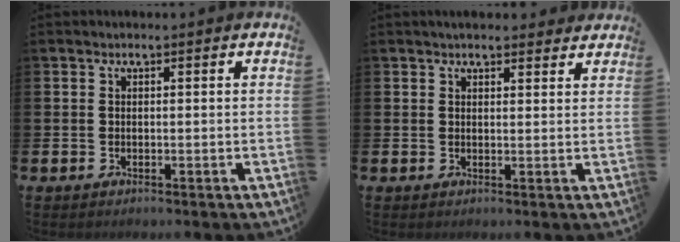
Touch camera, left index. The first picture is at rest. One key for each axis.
{"total": 2.7, "fx": 2.6, "fy": 0.5, "fz": 0.2, "tx": -0.001, "ty": -0.011, "tz": 0.046}